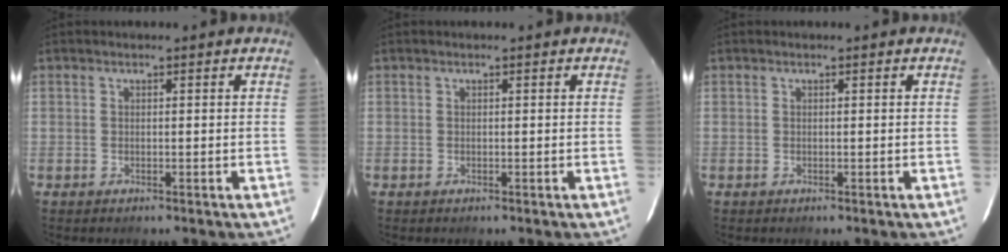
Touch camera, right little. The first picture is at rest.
{"total": 0.0}
{"total": 0.0}